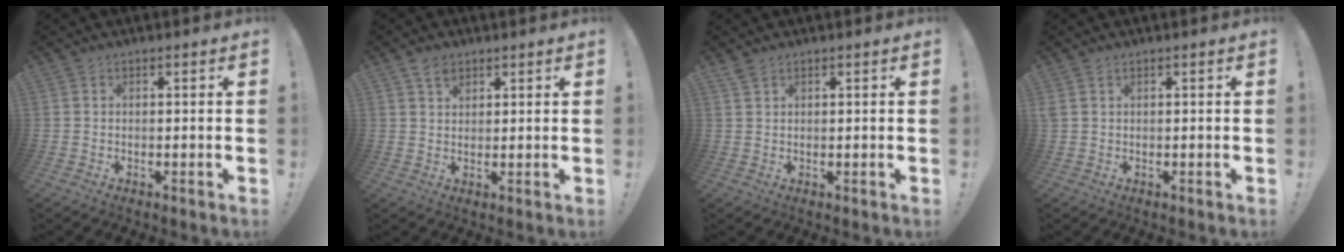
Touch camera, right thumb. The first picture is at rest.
{"total": 3.9, "force": [2.5, 2.5, 1.6], "torque": [-0.020, -0.008, 0.043]}
{"total": 1.7, "force": [1.4, 0.4, 0.8], "torque": [-0.018, -0.002, 0.027]}
{"total": 1.1, "force": [0.5, 0.1, 0.9], "torque": [-0.024, 0.002, 0.010]}